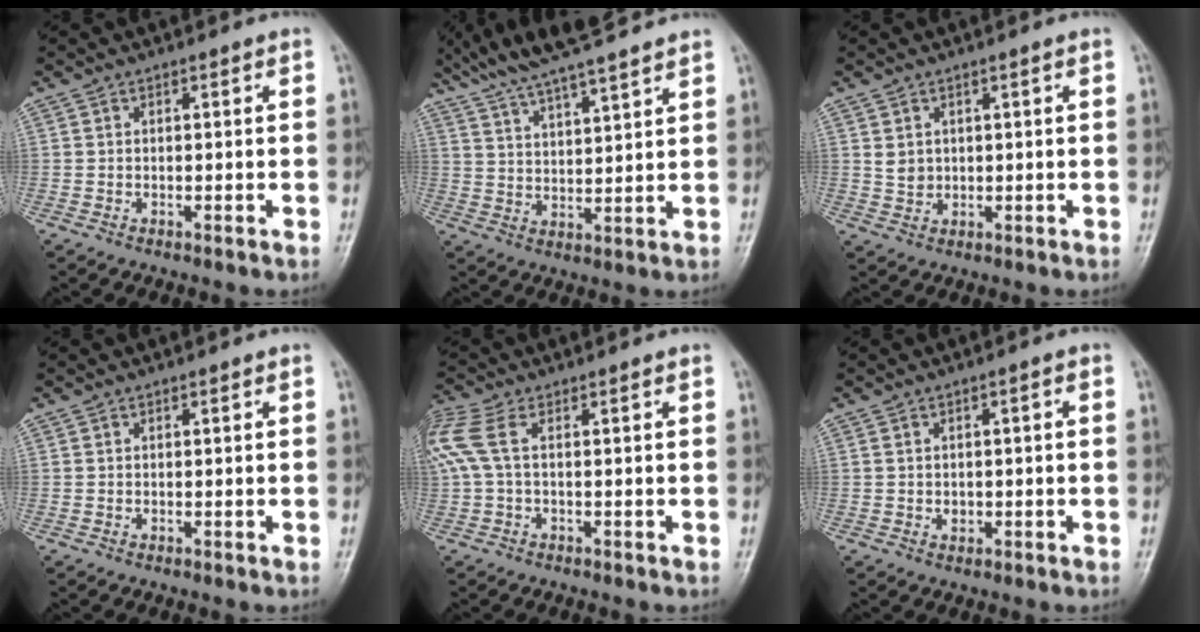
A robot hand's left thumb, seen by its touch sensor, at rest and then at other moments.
{"total": 14.0, "force": [11.7, 1.9, 7.4], "torque": [-0.115, -0.024, 0.205]}
{"total": 2.2, "force": [1.0, 1.7, 1.2], "torque": [-0.015, -0.005, 0.025]}
{"total": 0.0}
{"total": 5.9, "force": [0.8, 2.1, 5.5], "torque": [-0.165, 0.033, 0.016]}
{"total": 2.0, "force": [-0.4, 1.4, 1.3], "torque": [-0.016, 0.014, -0.006]}